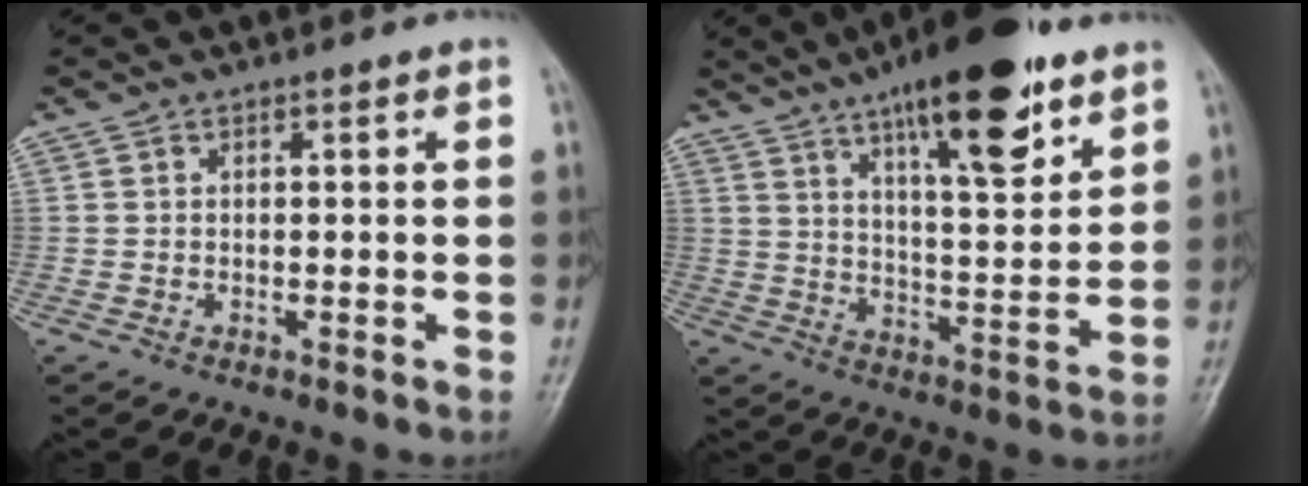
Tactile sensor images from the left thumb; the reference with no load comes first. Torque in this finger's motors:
{"motor_torque": [1.53, 0.89, 1.59, -1.18, 0.18]}